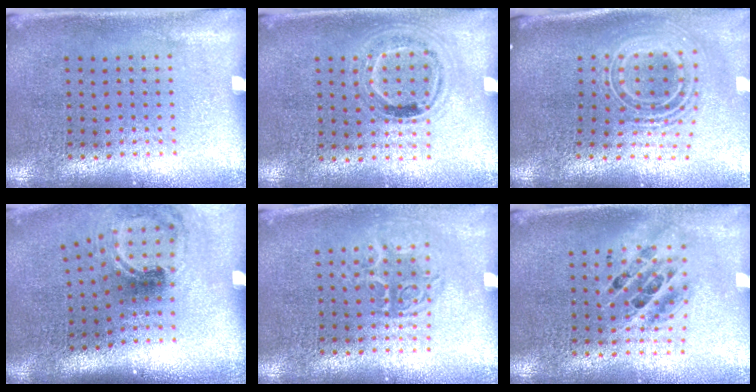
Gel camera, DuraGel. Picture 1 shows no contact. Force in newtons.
{"total": 1.0, "press": 0.9, "slide": 0.3}
{"total": 2.7, "press": 1.8, "slide": 1.9}
{"total": 1.6, "press": 1.1, "slide": 1.2}
{"total": 1.5, "press": 1.2, "slide": 0.8}
{"total": 1.5, "press": 1.3, "slide": 0.8}